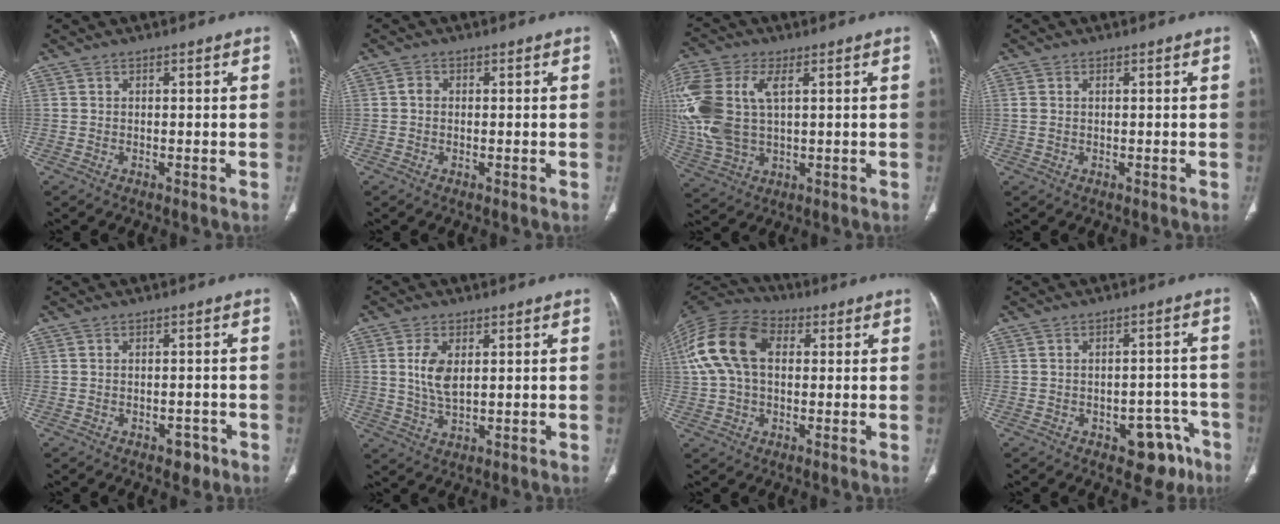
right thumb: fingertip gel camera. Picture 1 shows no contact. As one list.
[{"total": 1.2, "force": [-0.1, 1.0, 0.7], "torque": [-0.009, 0.001, -0.005]}, {"total": 17.4, "force": [3.5, 9.9, 13.9], "torque": [-0.343, 0.004, 0.070]}, {"total": 1.4, "force": [0.2, 0.9, 1.1], "torque": [-0.036, 0.010, 0.011]}, {"total": 2.5, "force": [-1.5, 1.6, 1.3], "torque": [-0.004, 0.007, -0.015]}, {"total": 6.1, "force": [1.4, 3.2, 5.0], "torque": [-0.102, -0.008, 0.031]}, {"total": 15.5, "force": [3.0, 10.1, 11.4], "torque": [-0.229, 0.034, 0.047]}, {"total": 8.4, "force": [-4.7, 4.8, 5.0], "torque": [-0.028, 0.037, -0.053]}]